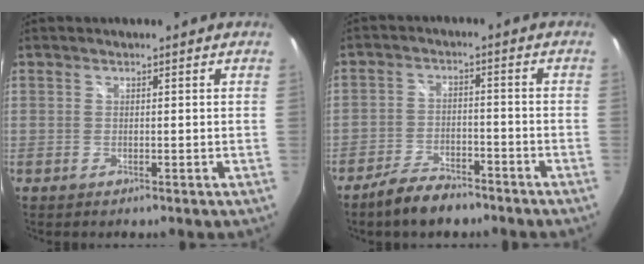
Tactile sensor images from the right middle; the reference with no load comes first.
{"total": 6.5, "force": [-5.3, 2.0, 3.2], "torque": [-0.078, 0.000, -0.092]}